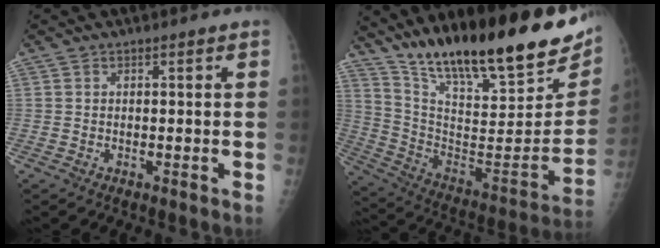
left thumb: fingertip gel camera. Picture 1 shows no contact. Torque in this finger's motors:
{"motor_torque": [1.57, 1.47, 1.40, -1.37, 0.17]}